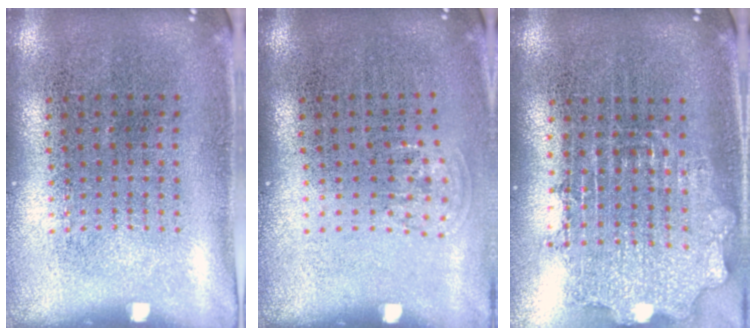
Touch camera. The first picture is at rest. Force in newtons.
{"total": 0.7, "press": 0.5, "slide": 0.4}
{"total": 1.9, "press": 1.5, "slide": 1.1}